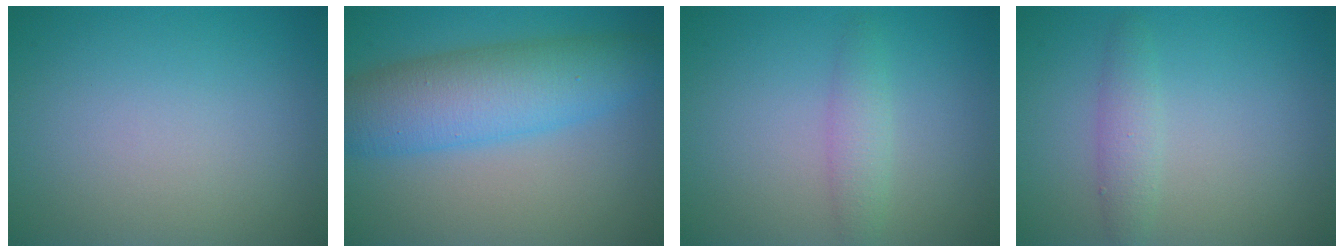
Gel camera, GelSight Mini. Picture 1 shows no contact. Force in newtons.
{"total": 7.4, "press": 7.4, "slide": 0.0}
{"total": 1.8, "press": 1.8, "slide": 0.0}
{"total": 1.9, "press": 1.9, "slide": 0.0}